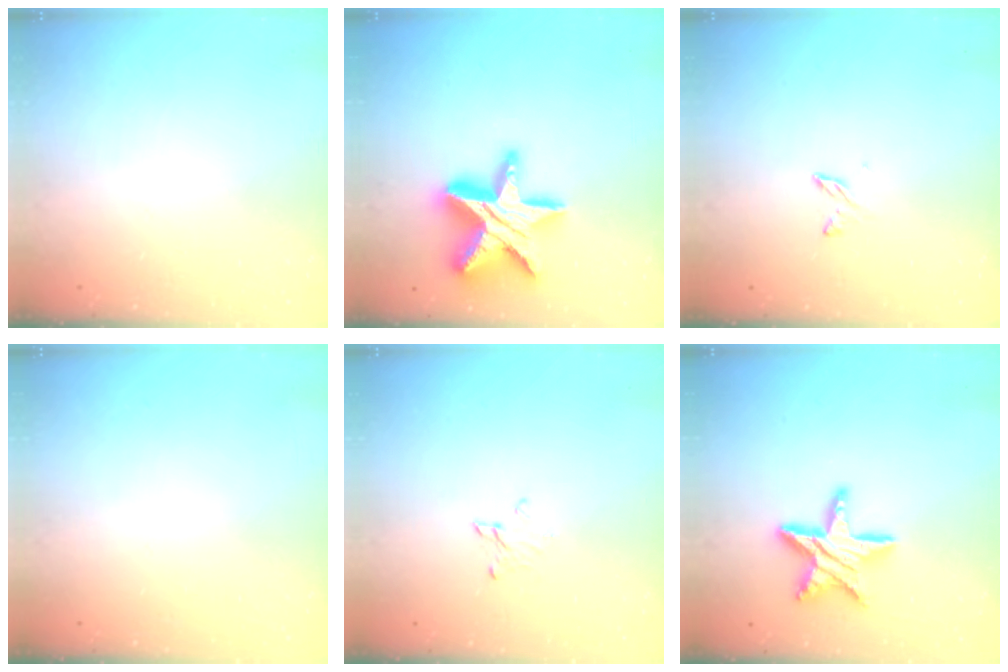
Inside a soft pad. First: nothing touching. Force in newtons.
{"total": 20.1, "press": 20.0, "slide": 1.4}
{"total": 3.0, "press": 2.9, "slide": 0.4}
{"total": 0.0}
{"total": 3.0, "press": 3.0, "slide": 0.3}
{"total": 14.6, "press": 14.5, "slide": 1.1}